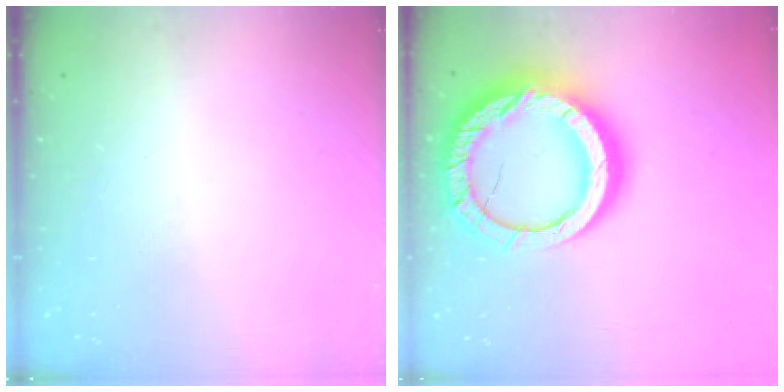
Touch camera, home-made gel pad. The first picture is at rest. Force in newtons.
{"total": 25.1, "press": 25.0, "slide": 2.5}